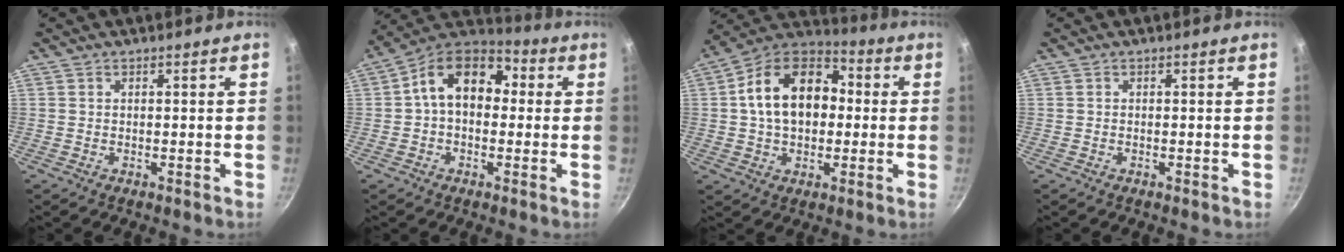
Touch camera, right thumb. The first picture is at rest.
{"total": 13.6, "force": [1.5, 9.2, 9.9], "torque": [-0.130, 0.039, 0.008]}
{"total": 17.5, "force": [1.7, 11.8, 12.8], "torque": [-0.183, 0.029, 0.019]}
{"total": 0.0}